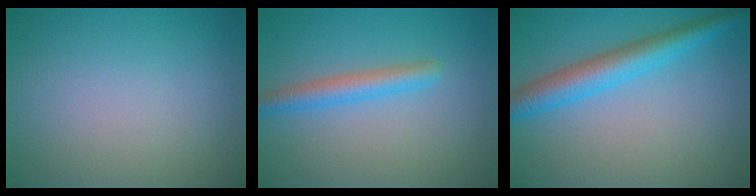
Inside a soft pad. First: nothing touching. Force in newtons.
{"total": 2.8, "press": 2.8, "slide": 0.0}
{"total": 4.8, "press": 4.8, "slide": 0.2}